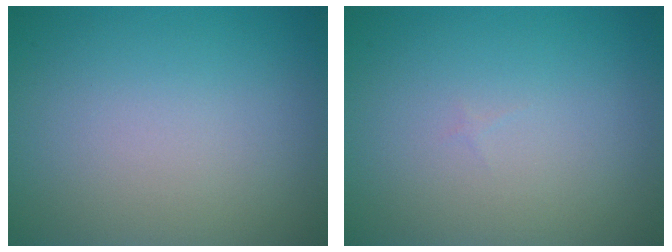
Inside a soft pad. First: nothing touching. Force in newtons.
{"total": 0.0}